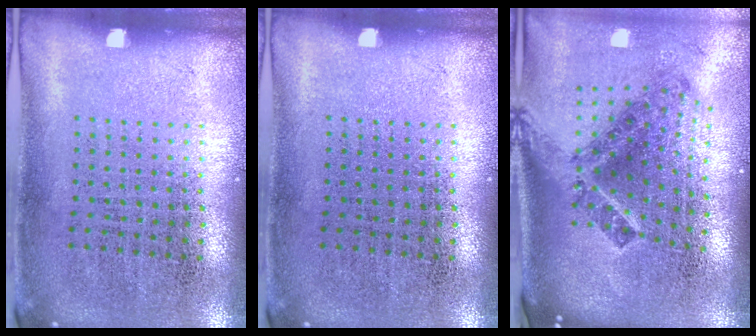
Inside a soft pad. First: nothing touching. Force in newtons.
{"total": 0.0}
{"total": 2.5, "press": 1.5, "slide": 2.0}